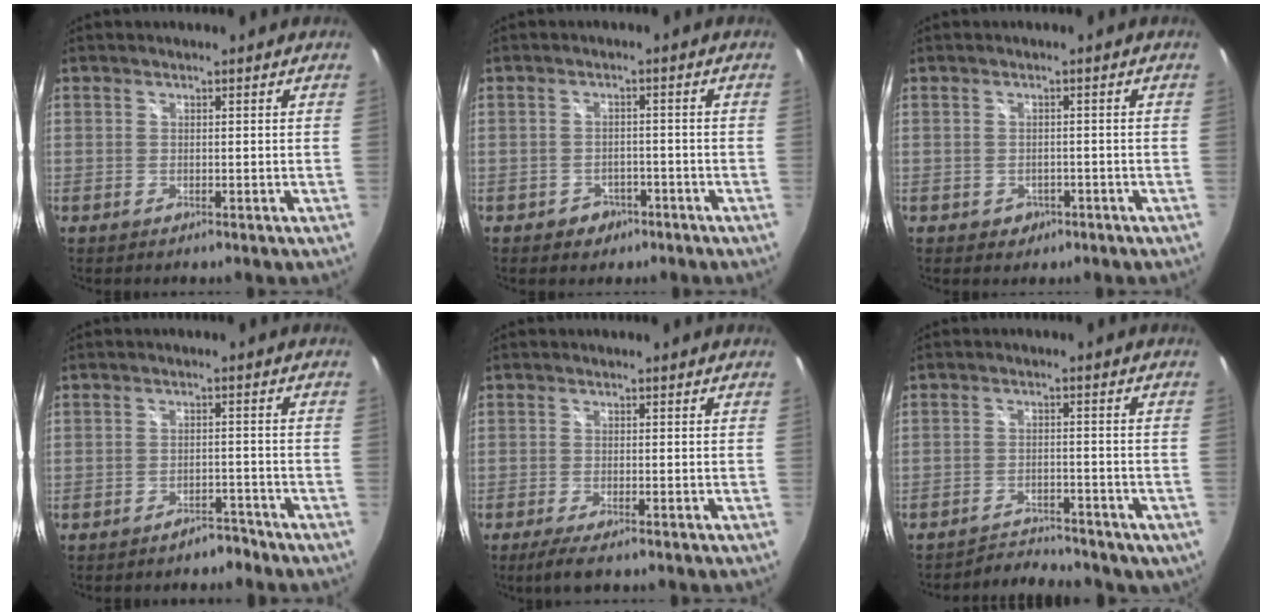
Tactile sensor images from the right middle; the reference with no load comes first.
{"total": 4.0, "force": [-2.5, 3.1, 0.6], "torque": [-0.025, 0.006, -0.028]}
{"total": 2.7, "force": [-1.2, 2.4, 0.6], "torque": [-0.018, 0.000, -0.010]}
{"total": 3.3, "force": [-2.9, 1.4, 0.8], "torque": [-0.019, 0.008, -0.038]}
{"total": 3.4, "force": [-2.4, 0.2, 2.5], "torque": [-0.050, -0.016, -0.042]}
{"total": 7.5, "force": [-6.5, 3.3, 1.9], "torque": [-0.050, 0.001, -0.088]}